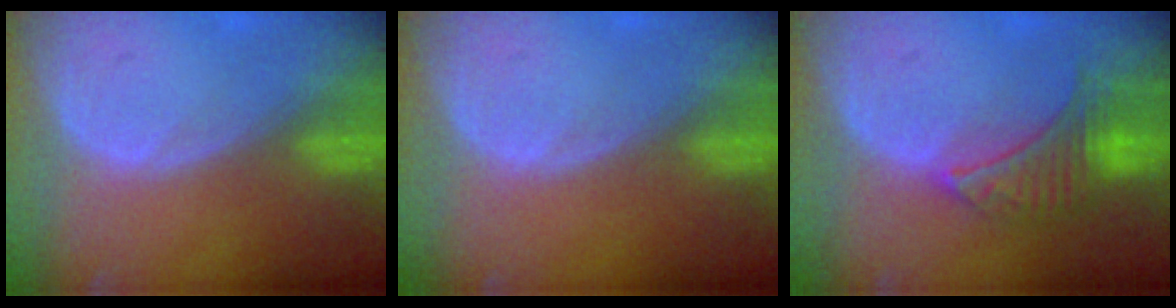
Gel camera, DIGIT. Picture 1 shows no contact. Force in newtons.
{"total": 0.0}
{"total": 6.7, "press": 6.6, "slide": 0.8}